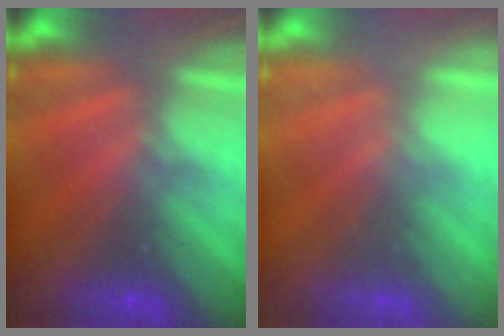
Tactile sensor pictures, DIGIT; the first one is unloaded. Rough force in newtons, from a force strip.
{"total": 2.3}